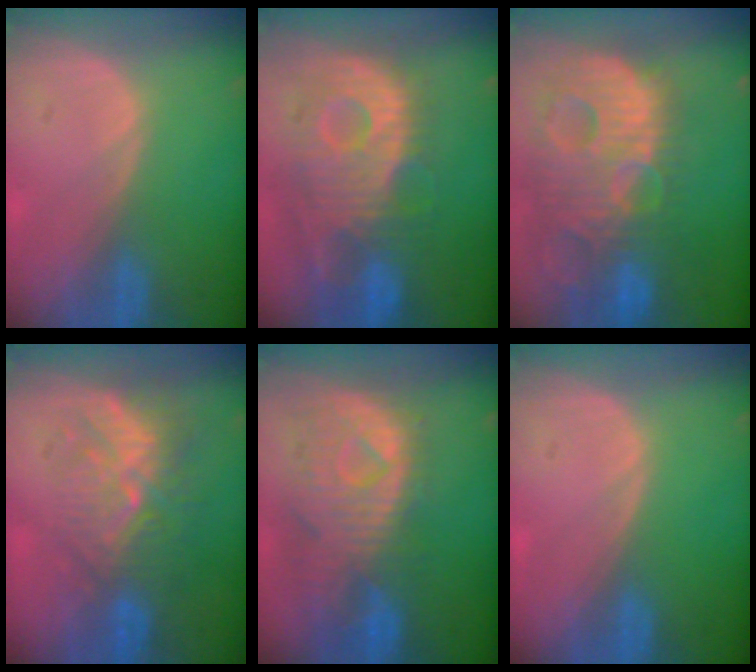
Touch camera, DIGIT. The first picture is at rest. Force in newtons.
{"total": 11.8, "press": 10.6, "slide": 5.1}
{"total": 14.2, "press": 12.3, "slide": 7.2}
{"total": 9.5, "press": 8.6, "slide": 3.9}
{"total": 11.2, "press": 9.7, "slide": 5.4}
{"total": 0.0}